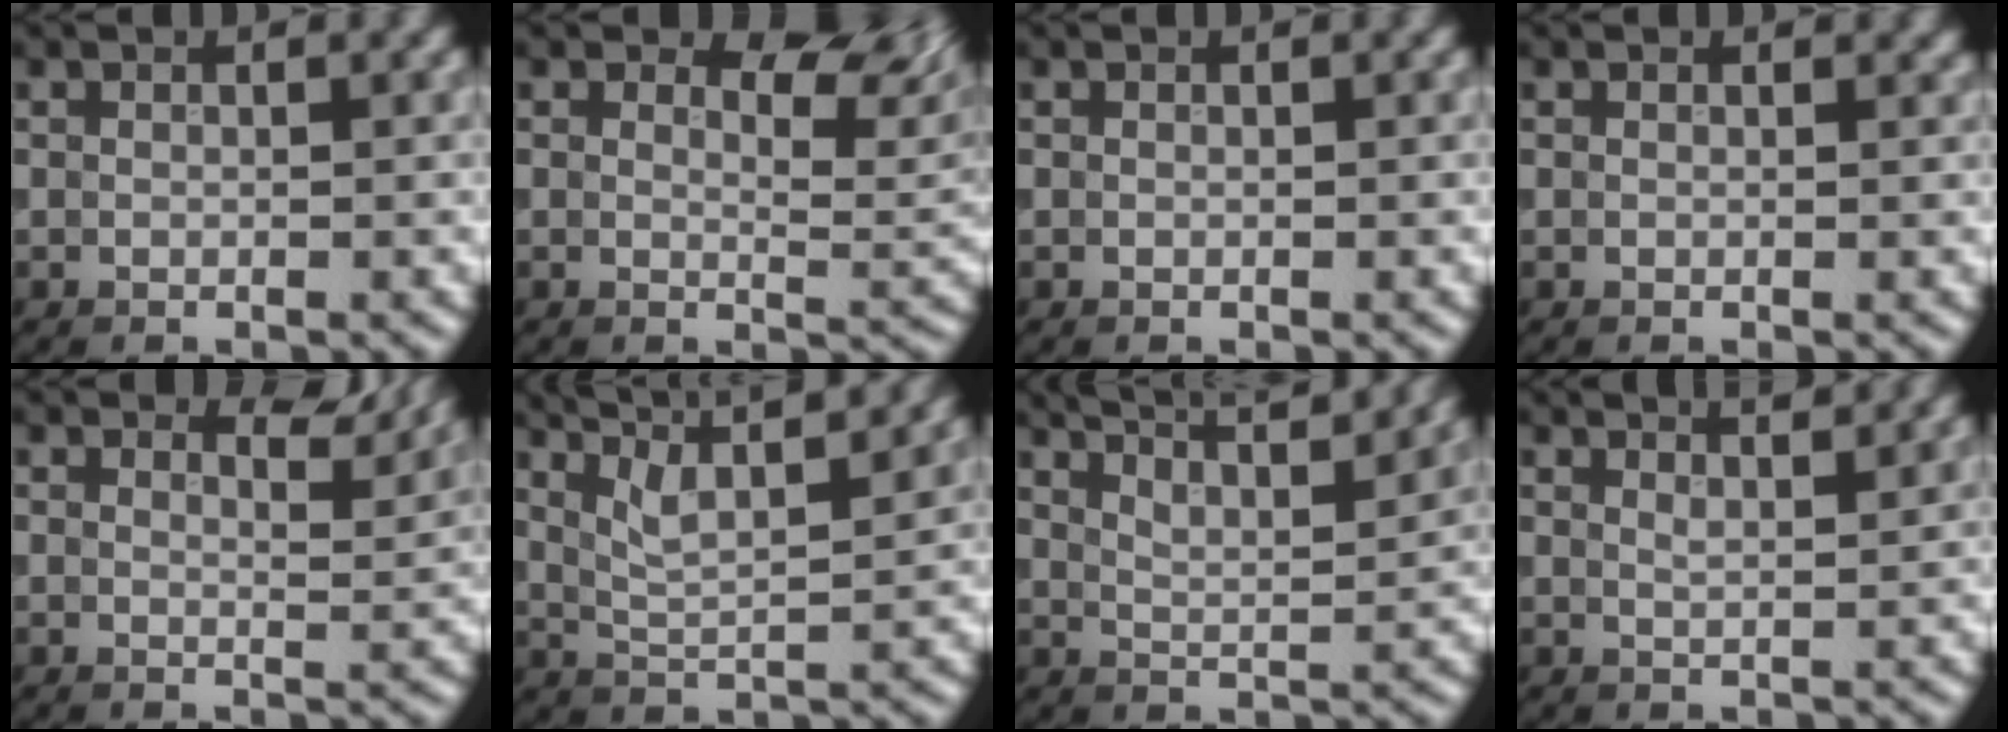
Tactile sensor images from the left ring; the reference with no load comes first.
{"total": 5.8, "force": [3.0, 2.8, 4.0], "torque": [-0.046, -0.003, 0.043]}
{"total": 0.0}
{"total": 0.6, "force": [0.6, 0.1, 0.2], "torque": [-0.003, -0.003, 0.006]}
{"total": 2.7, "force": [2.4, 0.5, 1.1], "torque": [-0.017, -0.007, 0.030]}
{"total": 8.9, "force": [6.5, 2.7, 5.4], "torque": [-0.089, 0.028, 0.076]}
{"total": 11.3, "force": [8.7, 3.3, 6.3], "torque": [-0.066, 0.037, 0.084]}
{"total": 4.4, "force": [3.3, 1.6, 2.4], "torque": [-0.009, 0.033, 0.012]}